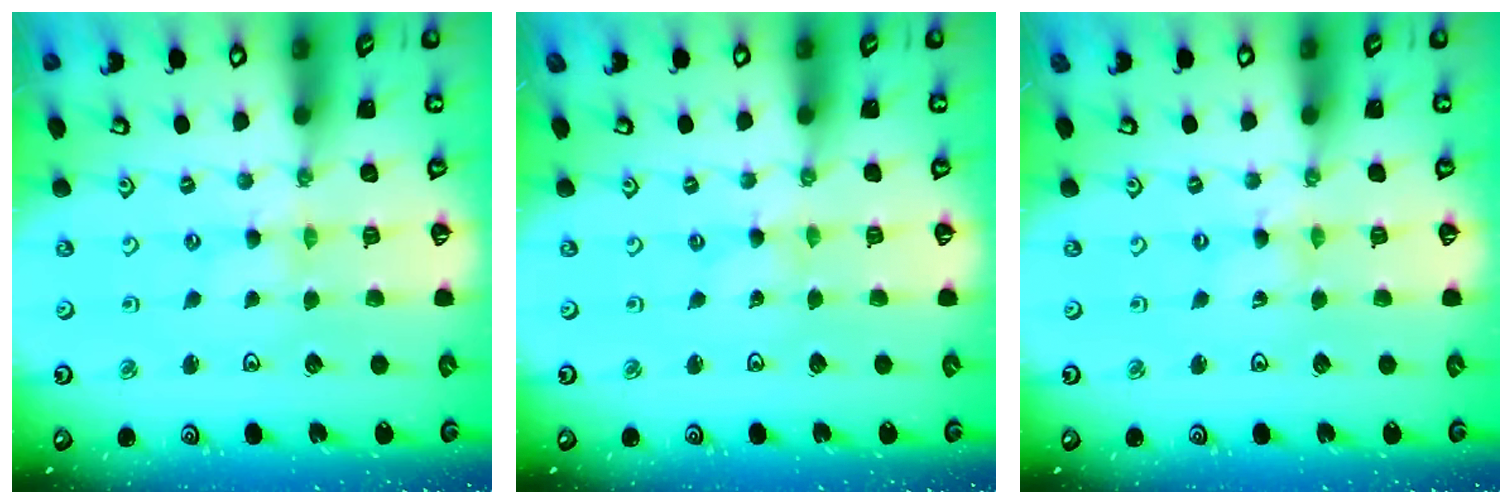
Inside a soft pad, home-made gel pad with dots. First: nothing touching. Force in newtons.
{"total": 0.0}
{"total": 0.8, "press": 0.8, "slide": 0.1}